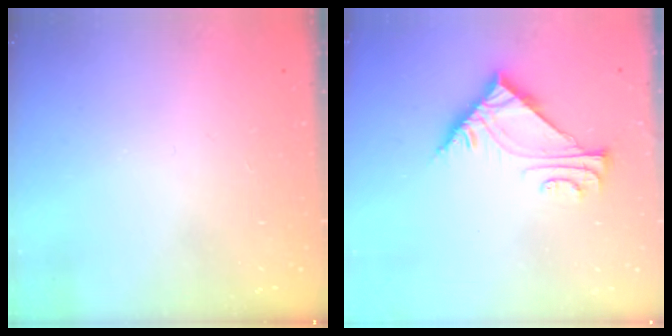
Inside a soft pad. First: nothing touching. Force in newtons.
{"total": 7.1, "press": 7.1, "slide": 0.4}